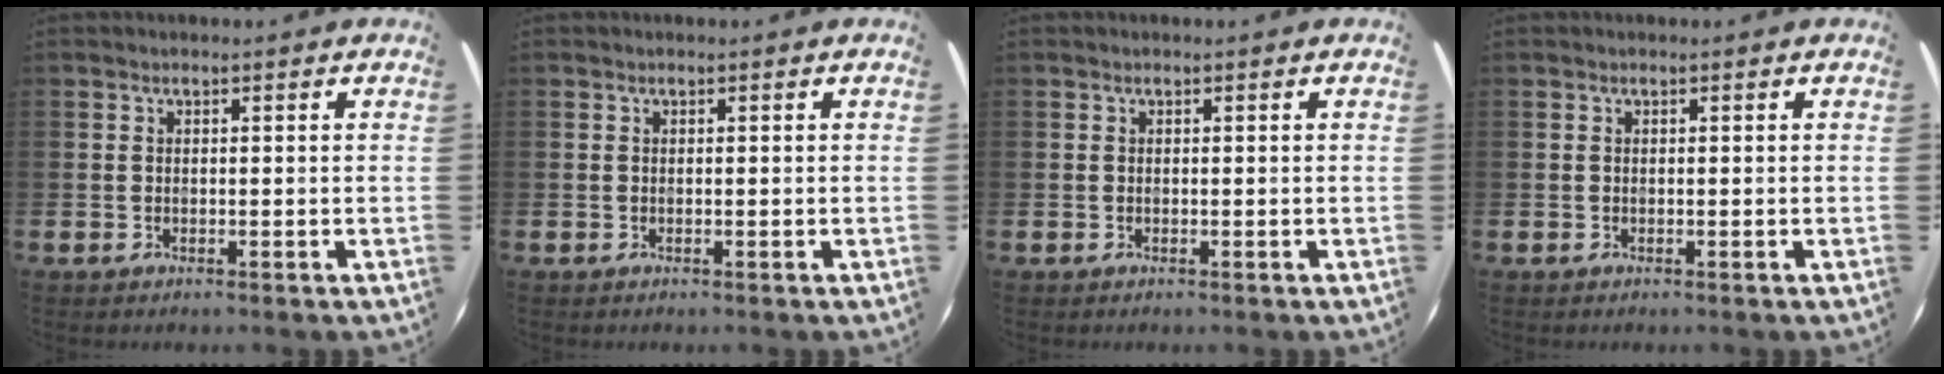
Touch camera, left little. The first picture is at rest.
{"total": 0.0}
{"total": 0.0}
{"total": 0.0}